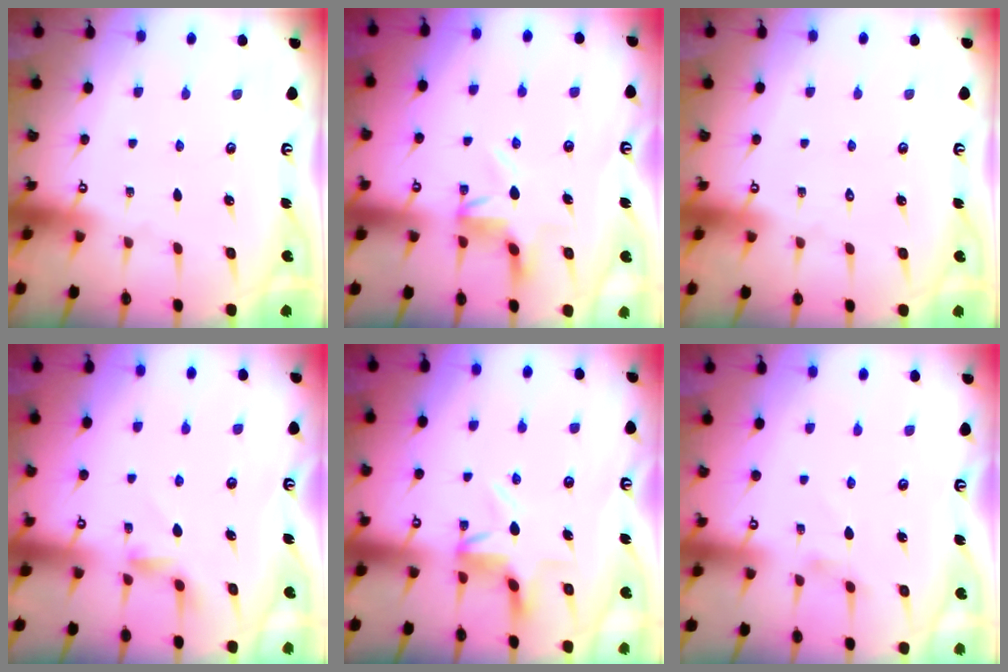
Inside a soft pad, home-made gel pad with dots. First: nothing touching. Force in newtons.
{"total": 4.9, "press": 4.9, "slide": 0.6}
{"total": 1.6, "press": 1.6, "slide": 0.1}
{"total": 4.0, "press": 3.9, "slide": 0.5}
{"total": 3.9, "press": 3.9, "slide": 0.4}
{"total": 2.7, "press": 2.7, "slide": 0.3}